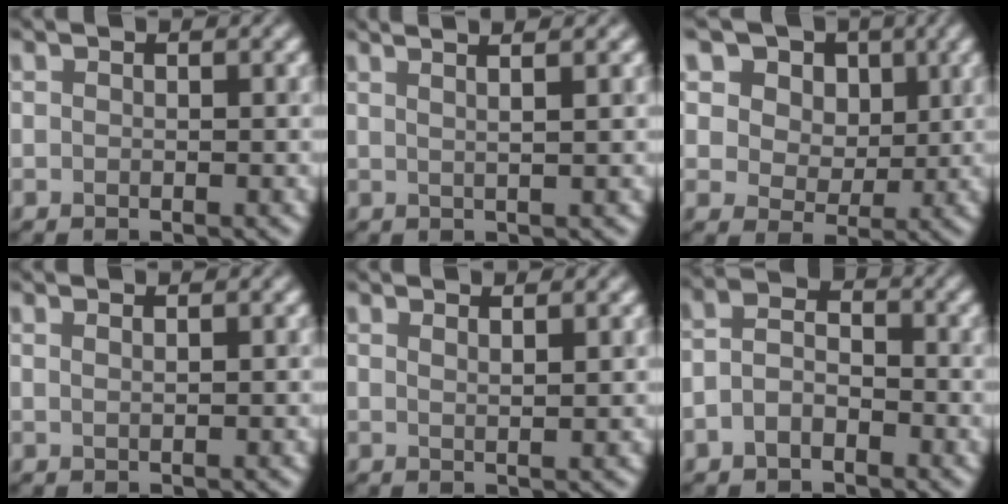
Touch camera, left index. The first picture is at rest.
{"total": 5.3, "force": [3.2, 2.2, 3.6], "torque": [-0.024, 0.044, 0.008]}
{"total": 13.0, "force": [6.9, 9.2, 6.1], "torque": [-0.130, 0.021, 0.107]}
{"total": 0.8, "force": [0.5, 0.3, 0.5], "torque": [-0.006, -0.001, 0.005]}
{"total": 1.5, "force": [1.1, 0.4, 1.0], "torque": [-0.002, 0.002, 0.010]}
{"total": 3.1, "force": [-1.1, 1.9, 2.1], "torque": [-0.044, 0.005, -0.029]}